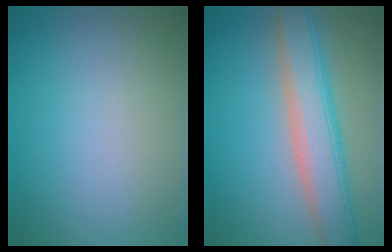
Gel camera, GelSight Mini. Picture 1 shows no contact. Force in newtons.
{"total": 6.5, "press": 6.5, "slide": 0.1}